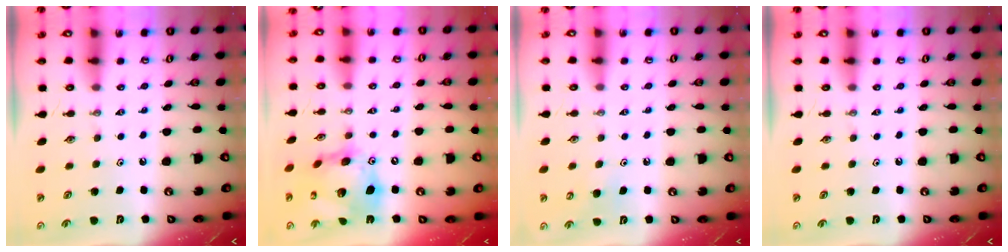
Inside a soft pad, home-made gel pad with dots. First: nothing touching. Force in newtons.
{"total": 19.2, "press": 19.1, "slide": 2.0}
{"total": 6.2, "press": 6.2, "slide": 0.5}
{"total": 0.0}